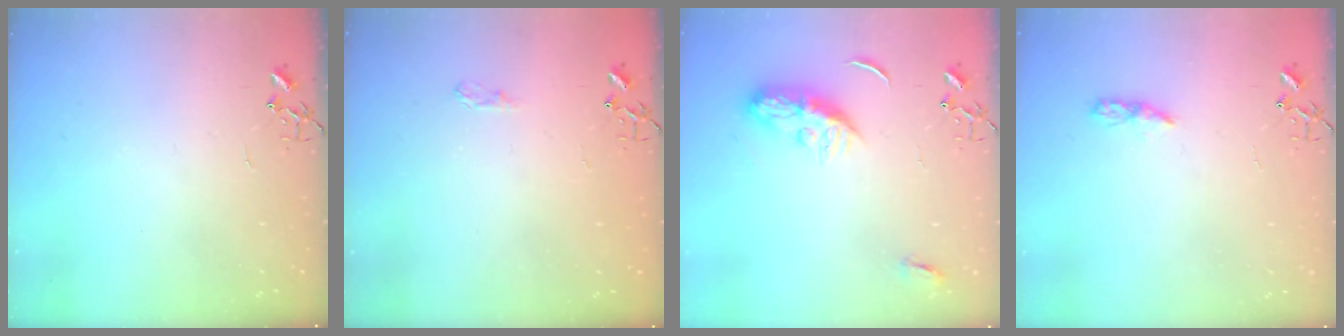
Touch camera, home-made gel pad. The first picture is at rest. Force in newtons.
{"total": 6.8, "press": 6.8, "slide": 0.6}
{"total": 9.3, "press": 9.3, "slide": 0.1}
{"total": 5.1, "press": 5.1, "slide": 0.6}